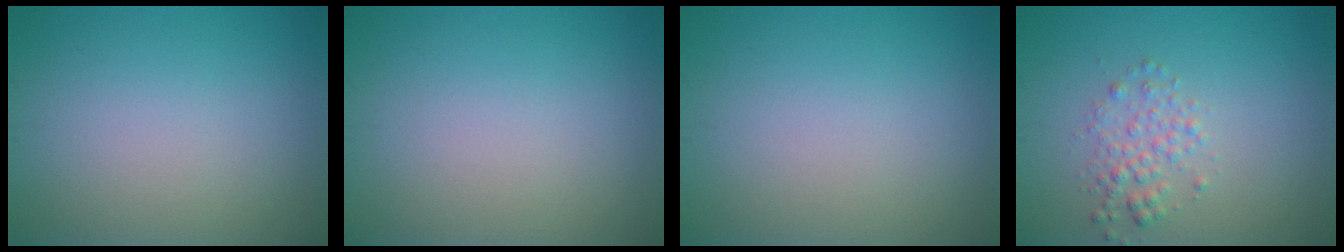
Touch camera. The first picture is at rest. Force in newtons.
{"total": 0.0}
{"total": 0.0}
{"total": 2.1, "press": 2.1, "slide": 0.1}